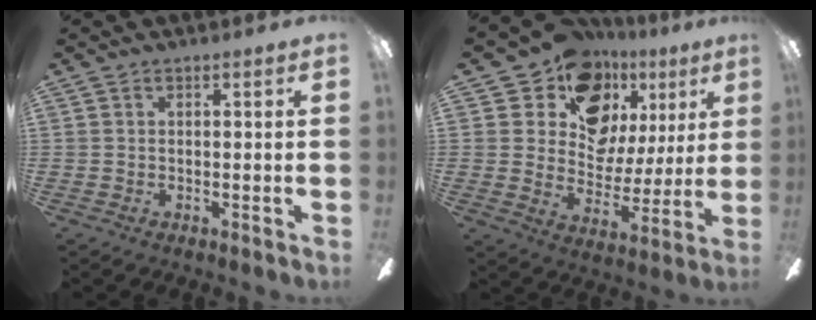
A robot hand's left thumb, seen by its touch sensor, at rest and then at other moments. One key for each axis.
{"total": 16.3, "fx": 9.7, "fy": 11.5, "fz": 6.1, "tx": -0.110, "ty": -0.049, "tz": 0.184}